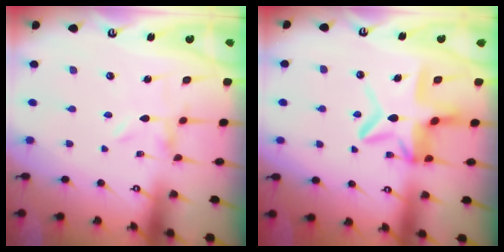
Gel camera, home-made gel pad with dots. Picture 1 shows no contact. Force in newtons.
{"total": 12.2, "press": 12.1, "slide": 1.2}